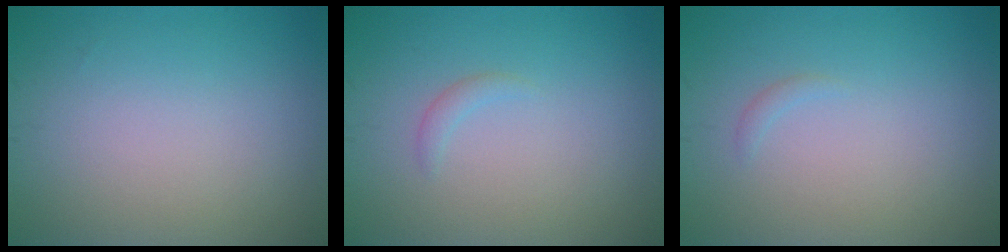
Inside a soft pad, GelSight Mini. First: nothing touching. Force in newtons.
{"total": 0.8, "press": 0.8, "slide": 0.1}
{"total": 0.5, "press": 0.5, "slide": 0.1}